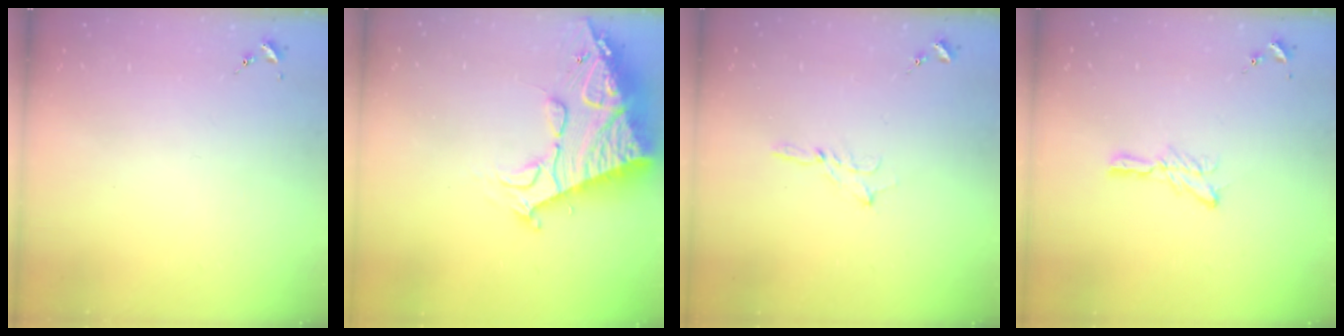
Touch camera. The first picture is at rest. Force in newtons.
{"total": 23.0, "press": 22.9, "slide": 2.5}
{"total": 2.5, "press": 2.5, "slide": 0.2}
{"total": 6.1, "press": 6.0, "slide": 0.7}